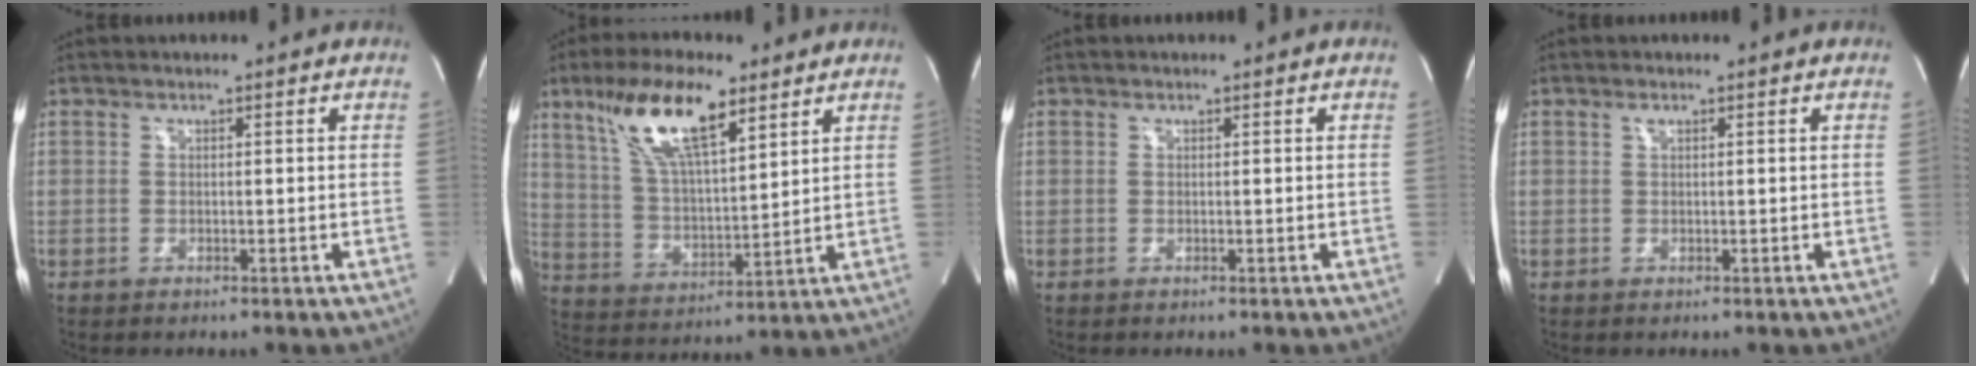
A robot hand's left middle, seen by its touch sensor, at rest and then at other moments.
{"total": 14.0, "force": [8.3, 3.7, 10.7], "torque": [-0.209, 0.015, 0.159]}
{"total": 0.0}
{"total": 0.5, "force": [0.3, 0.2, 0.4], "torque": [-0.007, 0.001, 0.005]}